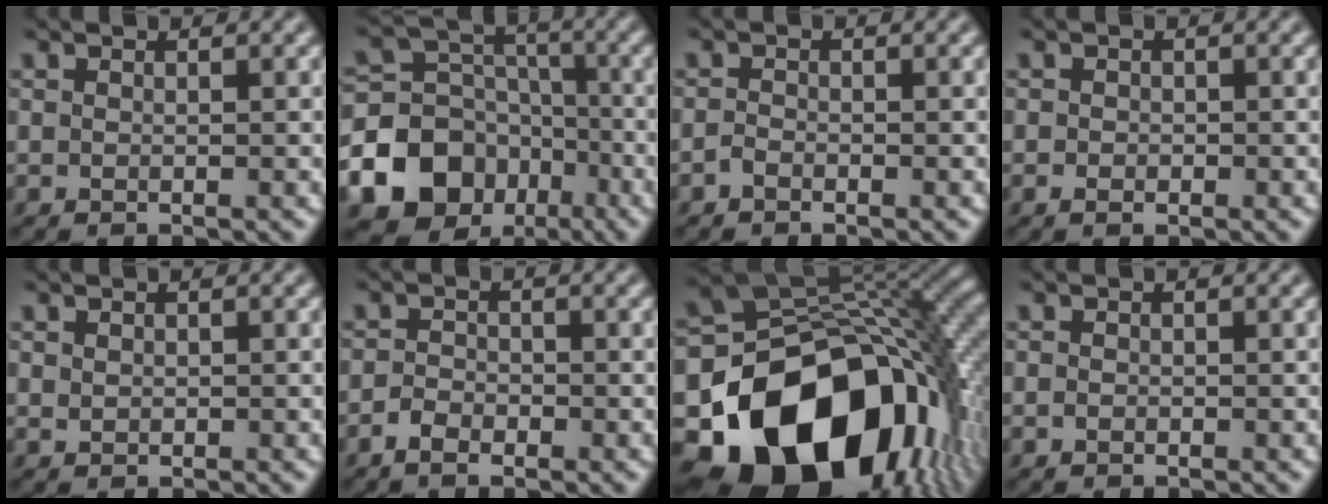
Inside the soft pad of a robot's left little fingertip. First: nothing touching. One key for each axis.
{"total": 17.8, "fx": -8.6, "fy": 14.8, "fz": 5.0, "tx": -0.119, "ty": -0.050, "tz": -0.157}
{"total": 0.9, "fx": -0.7, "fy": 0.5, "fz": 0.4, "tx": -0.011, "ty": 0.001, "tz": -0.015}
{"total": 1.0, "fx": -0.4, "fy": 0.8, "fz": 0.6, "tx": -0.008, "ty": -0.003, "tz": -0.008}
{"total": 0.5, "fx": 0.2, "fy": 0.4, "fz": 0.2, "tx": -0.005, "ty": -0.002, "tz": 0.007}
{"total": 2.0, "fx": -1.3, "fy": 1.1, "fz": 1.0, "tx": -0.015, "ty": 0.004, "tz": -0.028}
{"total": 18.5, "fx": -7.7, "fy": 12.6, "fz": 11.1, "tx": -0.192, "ty": -0.032, "tz": -0.118}
{"total": 0.5, "fx": -0.2, "fy": 0.4, "fz": 0.2, "tx": -0.003, "ty": -0.002, "tz": -0.005}